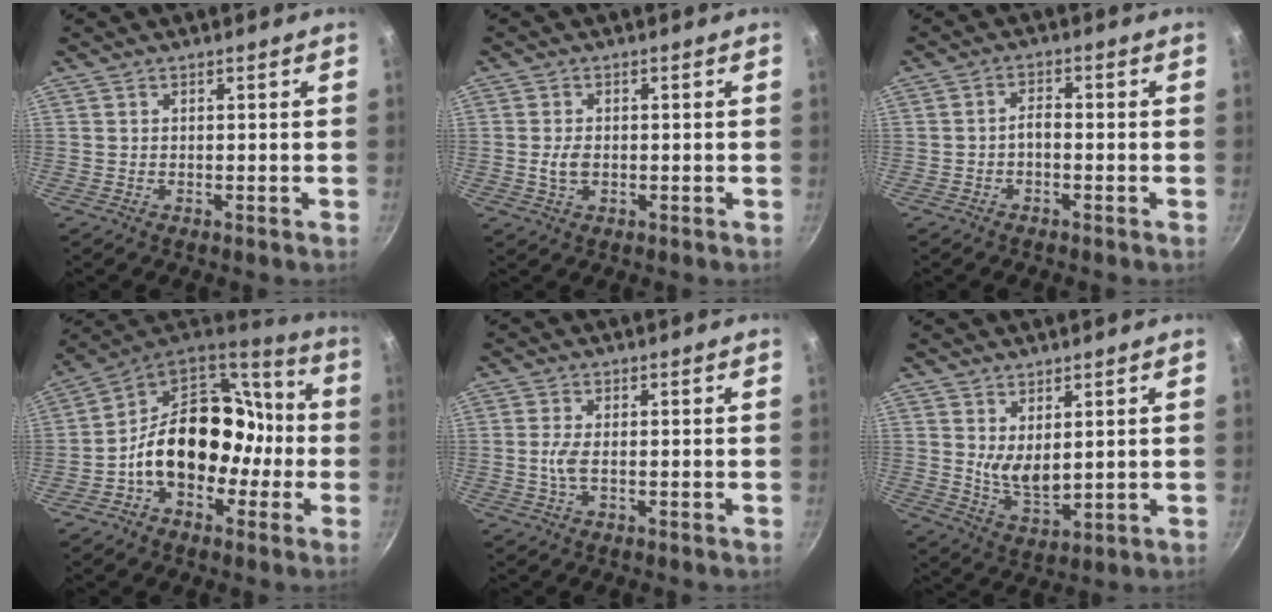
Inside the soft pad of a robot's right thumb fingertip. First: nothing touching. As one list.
[{"total": 3.0, "force": [-0.4, 2.0, 2.3], "torque": [-0.040, 0.003, -0.007]}, {"total": 2.3, "force": [-1.0, 1.2, 1.6], "torque": [-0.023, 0.019, -0.021]}, {"total": 18.8, "force": [-3.2, 14.1, 12.0], "torque": [-0.135, 0.069, -0.059]}, {"total": 2.6, "force": [-0.4, 0.8, 2.5], "torque": [-0.061, 0.001, -0.011]}, {"total": 6.0, "force": [2.2, 2.9, 4.8], "torque": [-0.073, -0.033, 0.050]}]